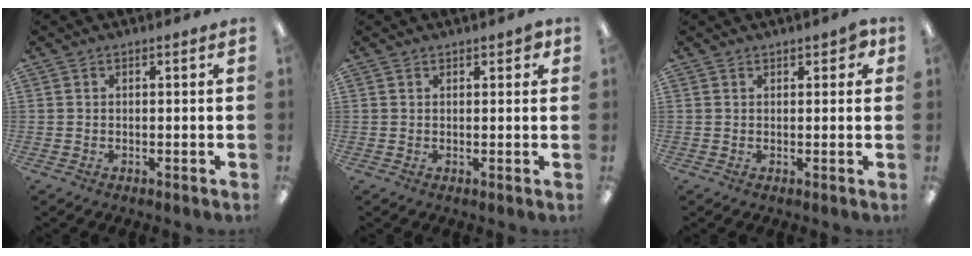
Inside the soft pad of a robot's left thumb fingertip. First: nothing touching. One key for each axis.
{"total": 2.0, "fx": 1.4, "fy": 1.0, "fz": 1.0, "tx": -0.014, "ty": 0.001, "tz": 0.022}
{"total": 2.9, "fx": 1.6, "fy": 1.6, "fz": 1.8, "tx": -0.021, "ty": 0.001, "tz": 0.025}